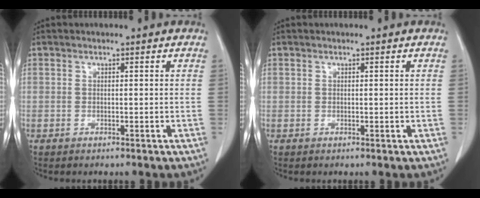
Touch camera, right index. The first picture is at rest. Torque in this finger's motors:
{"motor_torque": [-0.20, 0.17, -0.08, 0.01]}